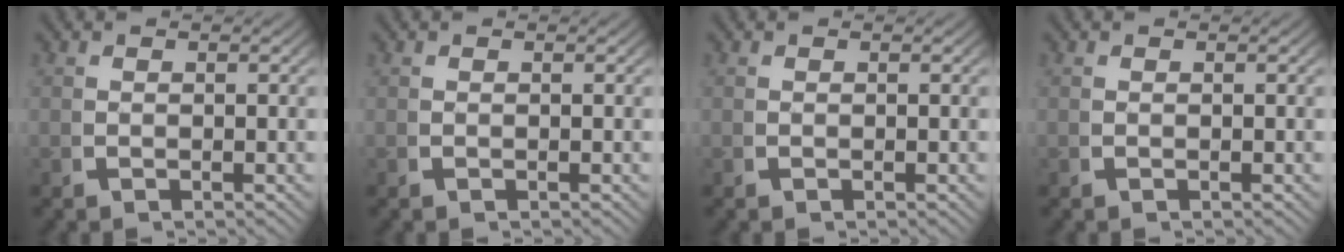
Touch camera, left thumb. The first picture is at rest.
{"total": 0.0}
{"total": 0.0}
{"total": 0.0}